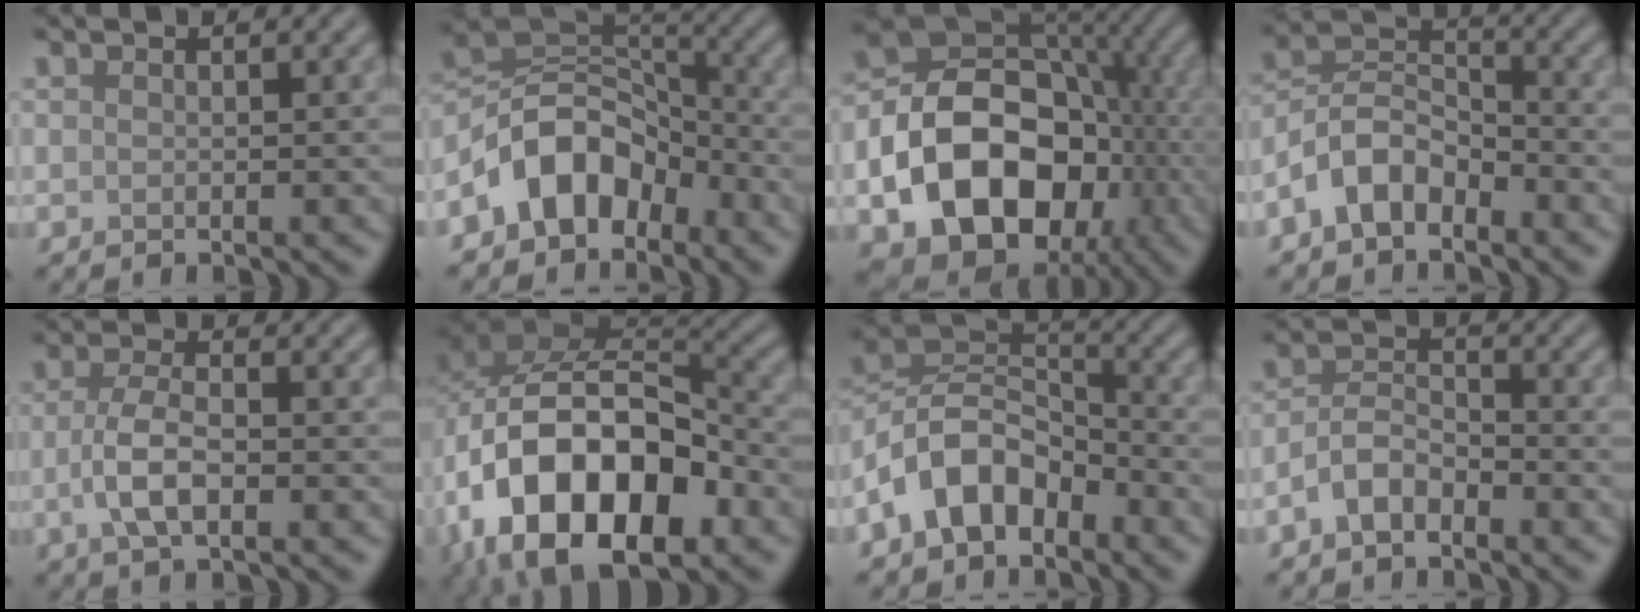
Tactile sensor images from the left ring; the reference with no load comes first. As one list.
[{"total": 7.0, "force": [-4.0, 4.5, 3.6], "torque": [-0.037, 0.012, -0.087]}, {"total": 15.6, "force": [-4.8, 11.3, 9.6], "torque": [-0.139, -0.009, -0.090]}, {"total": 5.2, "force": [-3.1, 3.0, 2.9], "torque": [-0.054, 0.012, -0.071]}, {"total": 3.6, "force": [-0.9, 1.4, 3.2], "torque": [-0.069, -0.001, -0.022]}, {"total": 15.8, "force": [-5.2, 10.0, 11.1], "torque": [-0.193, -0.016, -0.085]}, {"total": 7.2, "force": [-3.9, 4.3, 4.1], "torque": [-0.071, 0.010, -0.090]}, {"total": 3.2, "force": [-1.9, 1.7, 2.0], "torque": [-0.038, 0.010, -0.043]}]